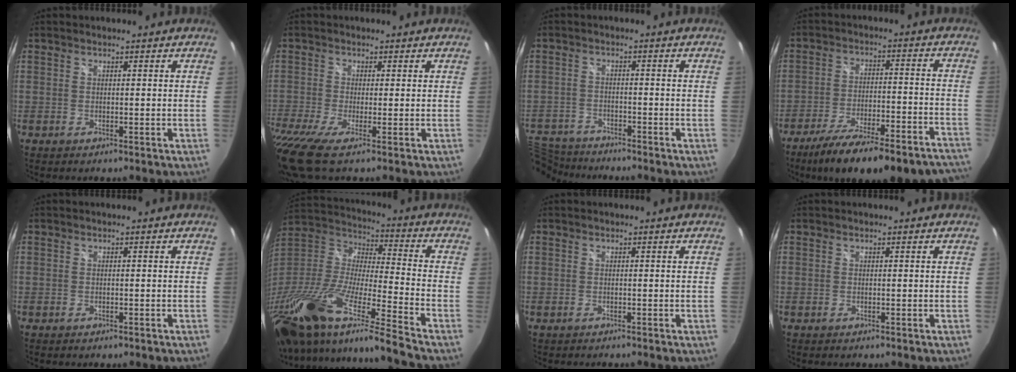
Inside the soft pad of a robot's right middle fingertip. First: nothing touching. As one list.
[{"total": 8.7, "force": [-5.0, 0.6, 7.0], "torque": [-0.164, -0.044, -0.100]}, {"total": 10.3, "force": [-9.2, 3.6, 2.7], "torque": [-0.093, -0.003, -0.169]}, {"total": 25.8, "force": [-21.7, 4.8, 13.1], "torque": [-0.216, -0.045, -0.303]}, {"total": 1.3, "force": [-0.9, 0.6, 0.6], "torque": [-0.011, -0.004, -0.011]}, {"total": 31.3, "force": [-21.7, 3.5, 22.2], "torque": [-0.375, -0.065, -0.382]}, {"total": 0.5, "force": [-0.5, 0.1, 0.1], "torque": [-0.001, -0.001, -0.008]}, {"total": 0.0}]